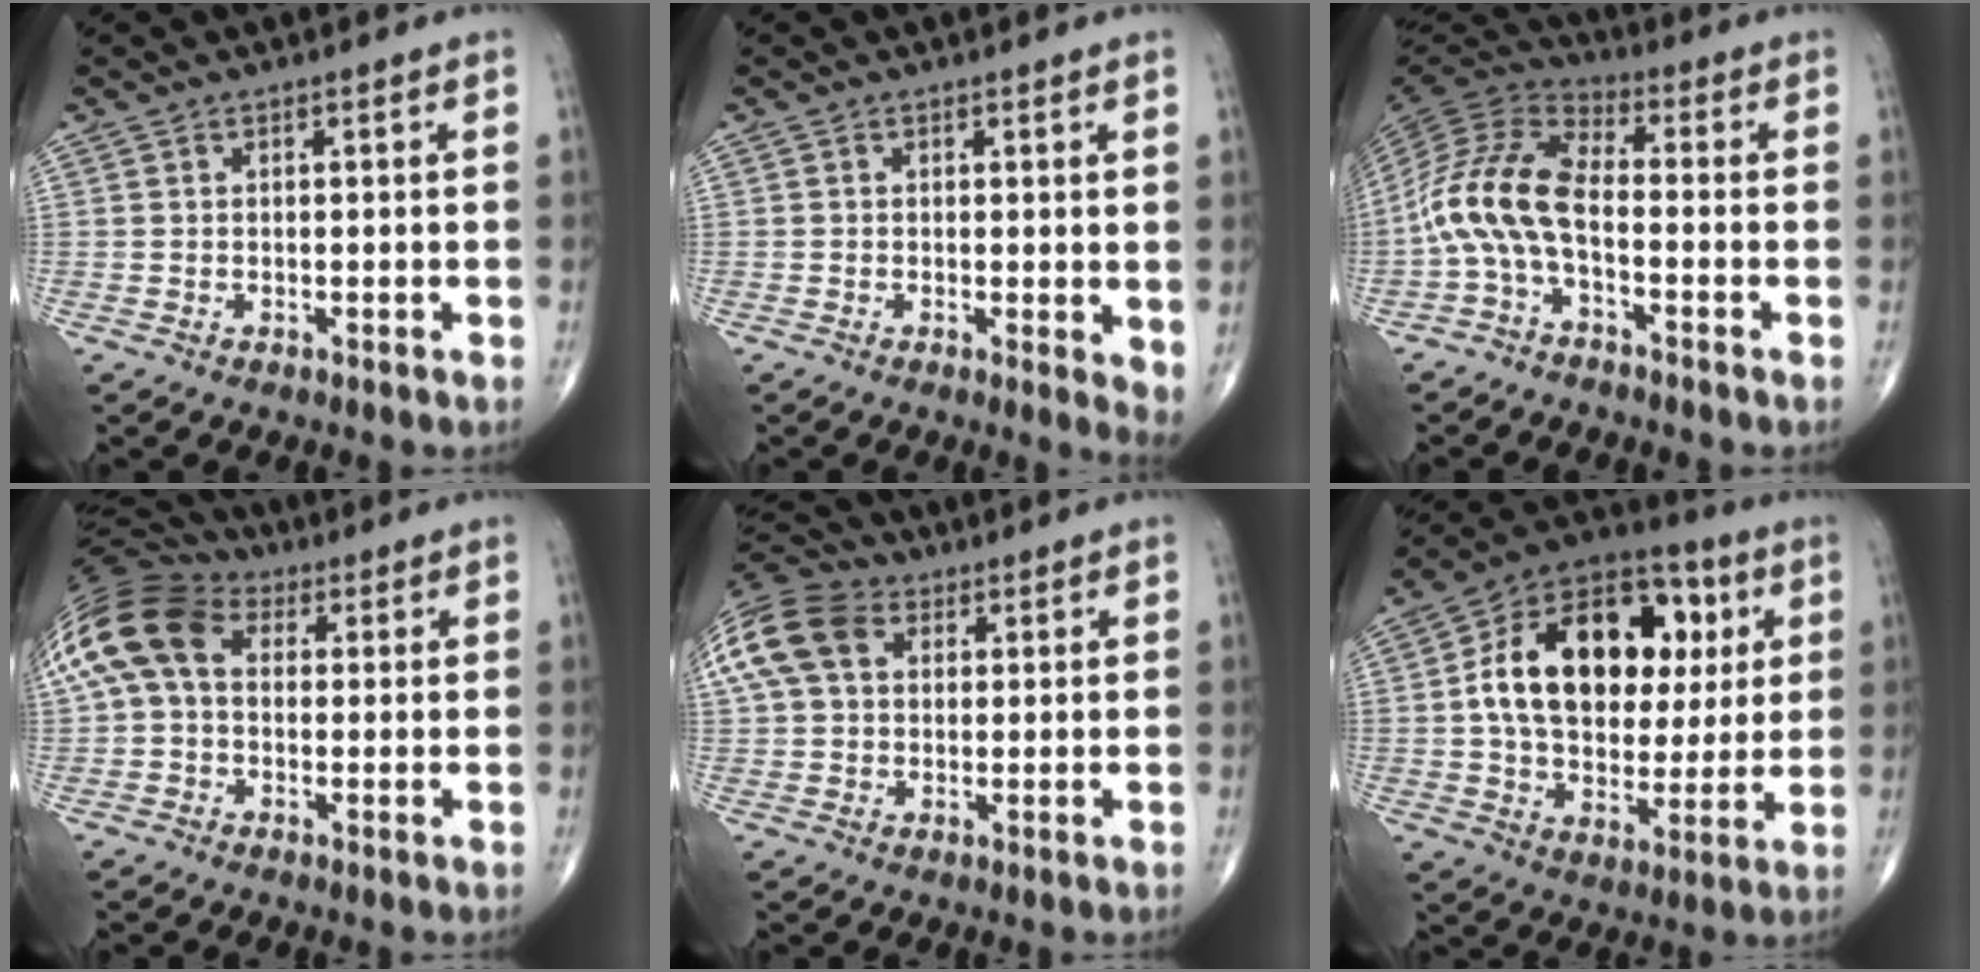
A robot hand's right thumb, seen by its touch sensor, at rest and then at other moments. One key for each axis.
{"total": 3.4, "fx": 0.2, "fy": 1.2, "fz": 3.2, "tx": -0.042, "ty": -0.011, "tz": 0.000}
{"total": 11.4, "fx": -3.2, "fy": 5.2, "fz": 9.7, "tx": -0.202, "ty": 0.051, "tz": -0.075}
{"total": 15.1, "fx": 2.6, "fy": 10.7, "fz": 10.3, "tx": -0.216, "ty": 0.043, "tz": 0.038}
{"total": 16.0, "fx": 5.0, "fy": 11.7, "fz": 9.7, "tx": -0.226, "ty": 0.039, "tz": 0.085}
{"total": 24.3, "fx": 4.8, "fy": 15.9, "fz": 17.7, "tx": -0.259, "ty": 0.012, "tz": 0.074}